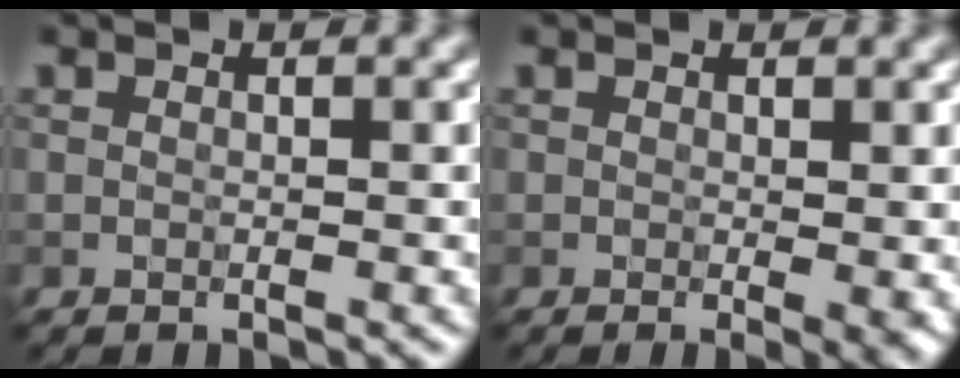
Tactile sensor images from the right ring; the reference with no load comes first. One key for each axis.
{"total": 1.9, "fx": 0.1, "fy": 0.2, "fz": 1.8, "tx": -0.020, "ty": -0.006, "tz": 0.004}